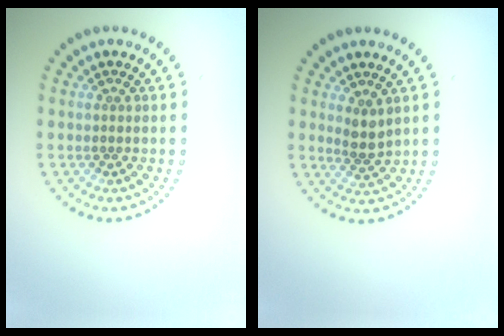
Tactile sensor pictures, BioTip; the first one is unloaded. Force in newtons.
{"total": 1.8, "press": 1.5, "slide": 1.0}